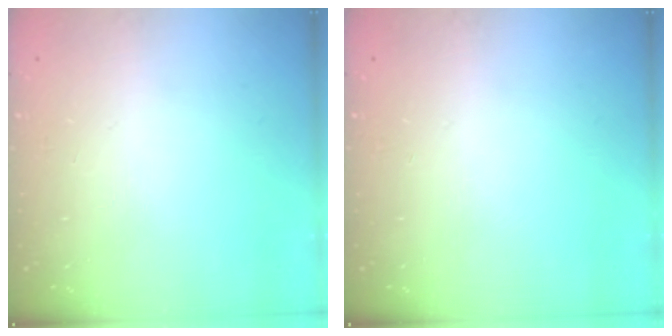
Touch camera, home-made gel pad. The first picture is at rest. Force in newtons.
{"total": 0.0}